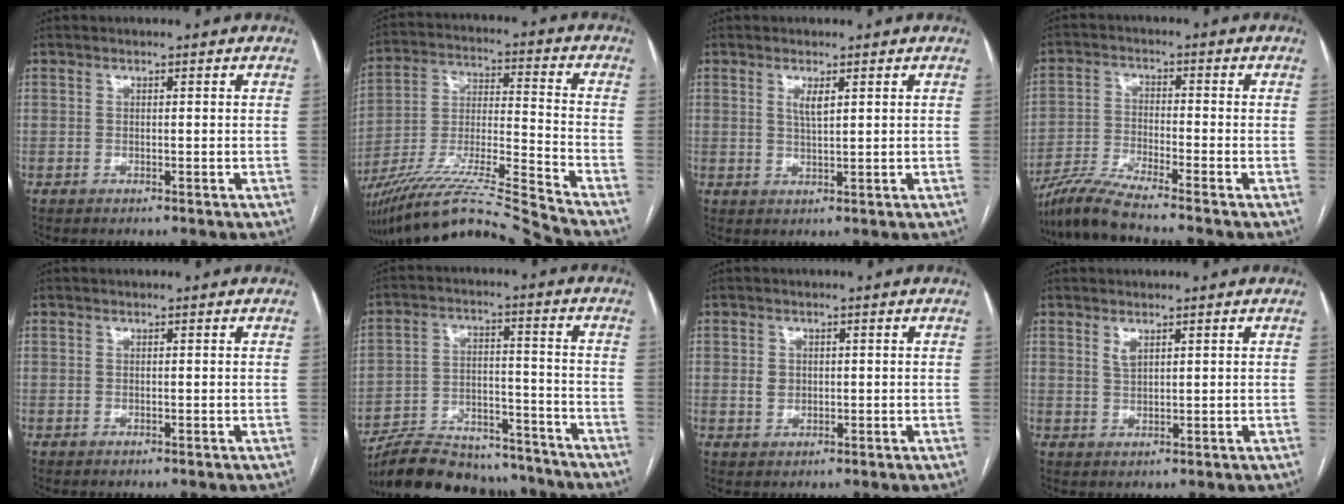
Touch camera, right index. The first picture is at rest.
{"total": 19.6, "force": [-17.7, -2.5, 8.0], "torque": [-0.172, -0.010, -0.314]}
{"total": 2.2, "force": [1.0, 0.3, 1.9], "torque": [-0.043, -0.004, 0.021]}
{"total": 7.5, "force": [-6.6, -1.3, 3.3], "torque": [-0.073, -0.025, -0.130]}
{"total": 0.0}
{"total": 18.7, "force": [-17.0, 5.5, 5.5], "torque": [-0.112, 0.011, -0.257]}
{"total": 2.3, "force": [0.3, 2.0, 1.2], "torque": [-0.022, 0.006, 0.010]}
{"total": 1.7, "force": [1.1, 0.6, 1.2], "torque": [-0.025, -0.001, 0.025]}